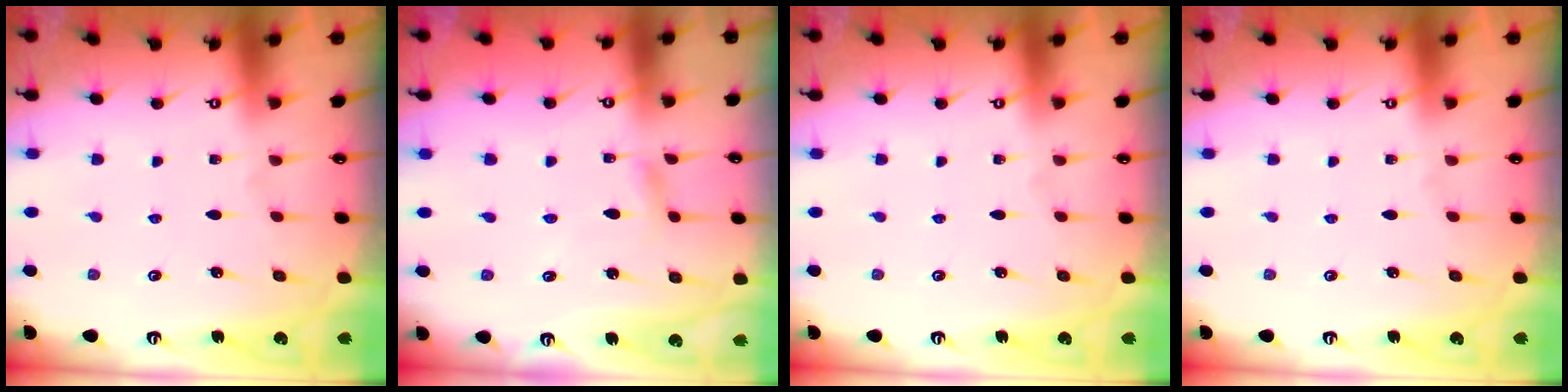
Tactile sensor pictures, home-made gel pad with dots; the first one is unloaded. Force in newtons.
{"total": 2.8, "press": 2.8, "slide": 0.4}
{"total": 0.0}
{"total": 0.0}